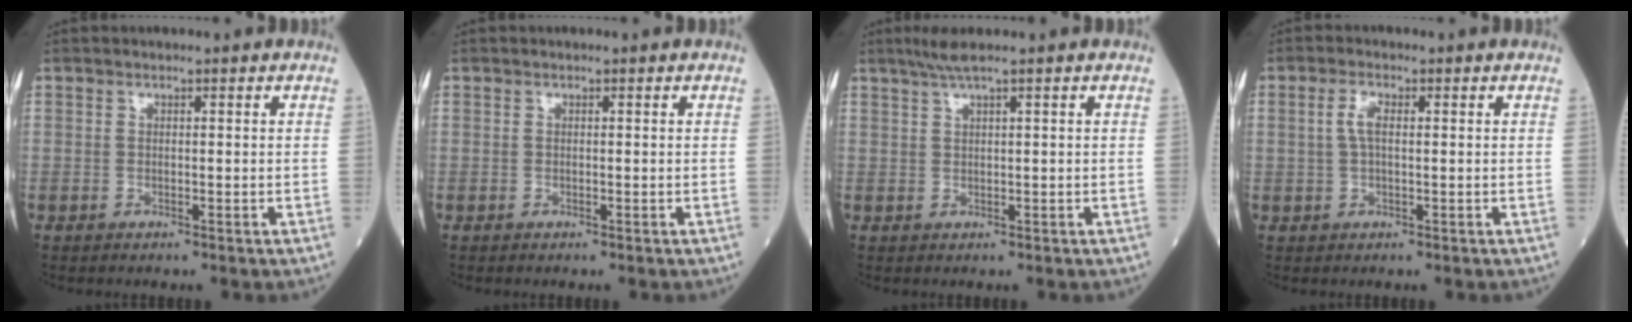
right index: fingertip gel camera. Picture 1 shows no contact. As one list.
[{"total": 0.0}, {"total": 2.6, "force": [1.8, -0.4, 1.8], "torque": [-0.047, 0.007, 0.041]}, {"total": 2.7, "force": [0.4, 0.9, 2.5], "torque": [-0.056, 0.008, 0.008]}]